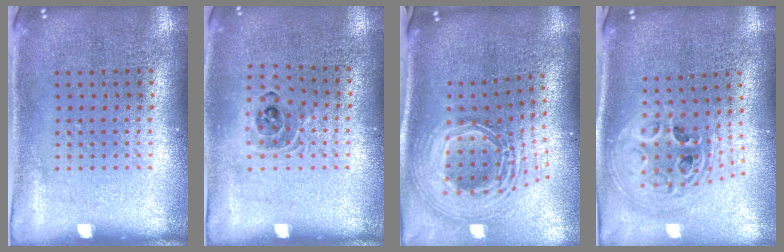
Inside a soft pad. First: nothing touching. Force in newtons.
{"total": 0.9, "press": 0.9, "slide": 0.2}
{"total": 2.9, "press": 2.0, "slide": 2.1}
{"total": 2.5, "press": 1.9, "slide": 1.6}